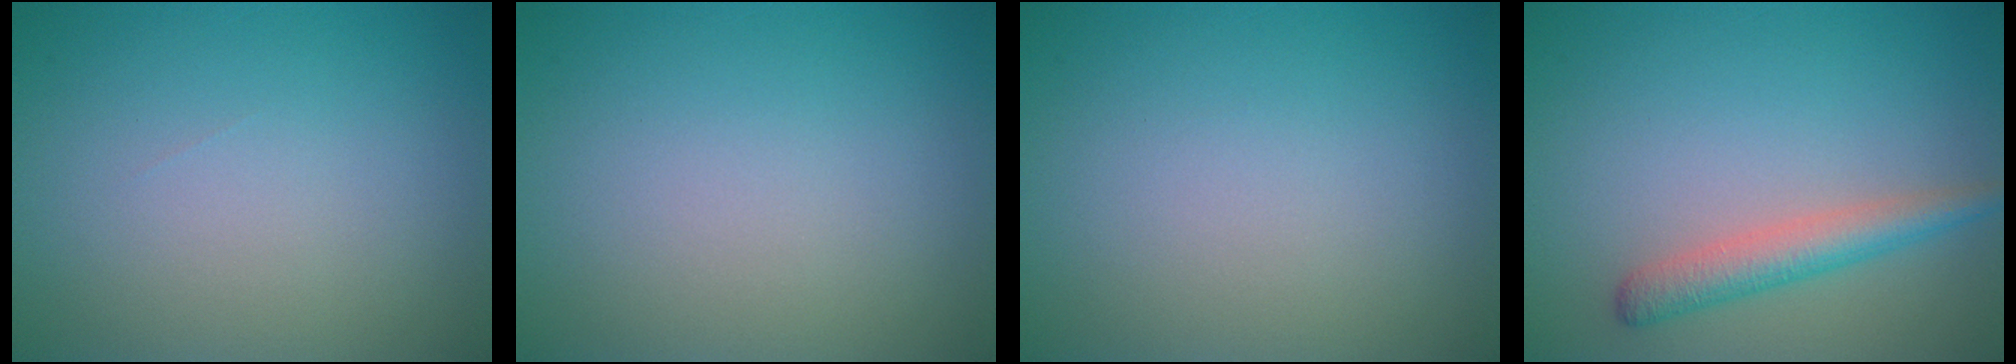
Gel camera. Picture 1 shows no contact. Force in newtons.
{"total": 0.0}
{"total": 0.0}
{"total": 3.1, "press": 3.1, "slide": 0.1}